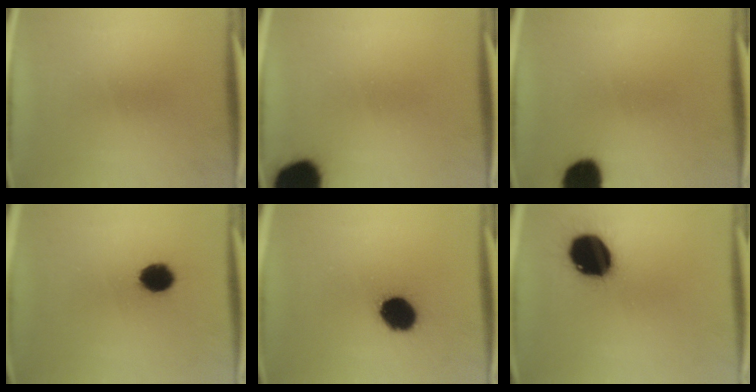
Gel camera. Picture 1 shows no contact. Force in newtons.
{"total": 13.5}
{"total": 8.6}
{"total": 7.5}
{"total": 11.9}
{"total": 19.8}